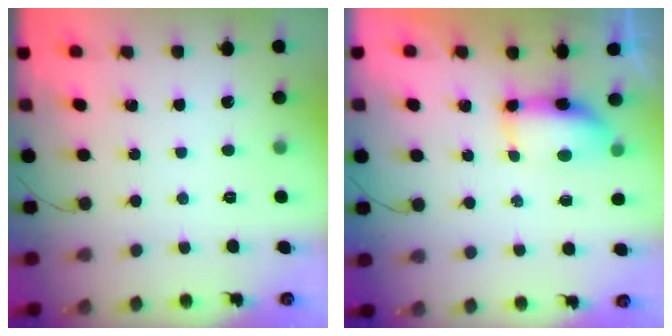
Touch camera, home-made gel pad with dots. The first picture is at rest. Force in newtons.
{"total": 6.9, "press": 6.8, "slide": 1.0}